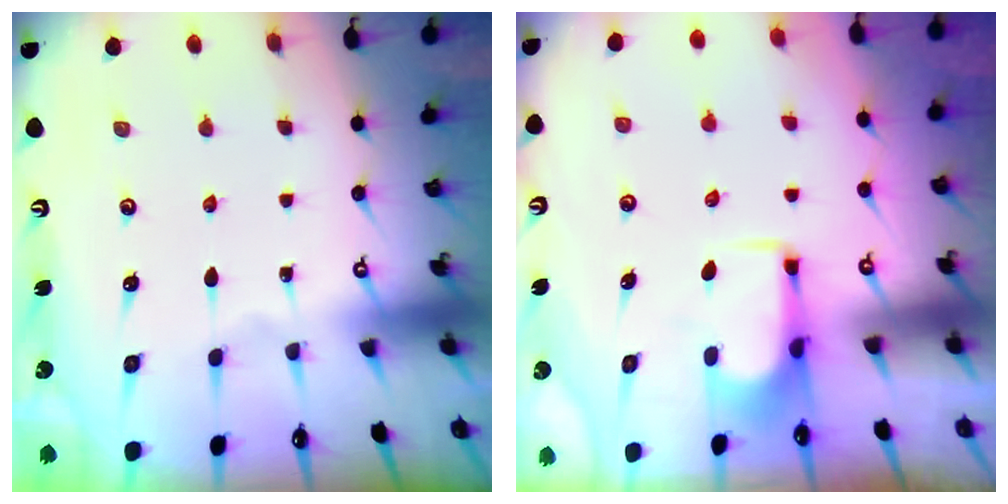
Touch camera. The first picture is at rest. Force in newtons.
{"total": 2.0, "press": 2.0, "slide": 0.2}